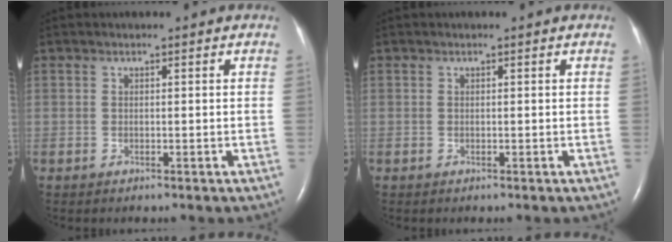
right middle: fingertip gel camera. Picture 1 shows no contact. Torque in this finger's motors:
{"motor_torque": [0.00, 0.00, 0.00, 0.00]}